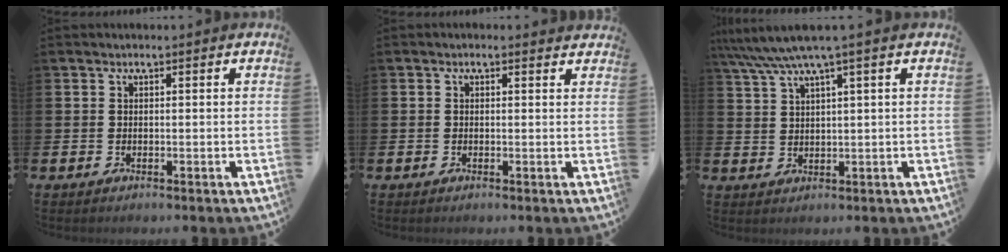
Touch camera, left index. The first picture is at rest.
{"total": 0.0}
{"total": 5.3, "force": [3.6, 0.2, 3.9], "torque": [-0.081, -0.006, 0.063]}